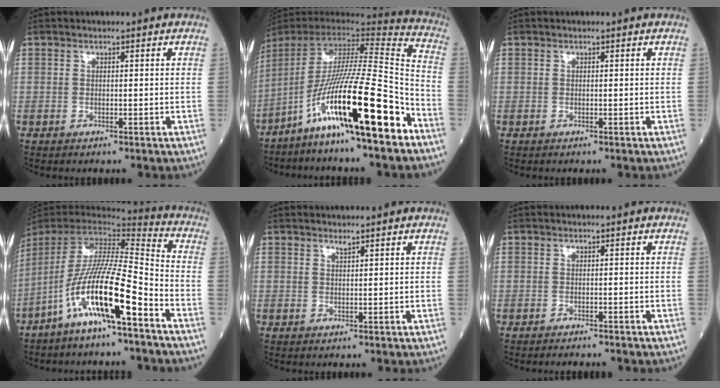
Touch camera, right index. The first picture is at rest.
{"total": 22.8, "force": [-12.9, 0.6, 18.8], "torque": [-0.332, -0.023, -0.236]}
{"total": 0.0}
{"total": 16.6, "force": [-8.9, 1.2, 14.0], "torque": [-0.285, -0.015, -0.170]}
{"total": 0.6, "force": [0.6, -0.1, 0.2], "torque": [-0.010, -0.006, 0.012]}
{"total": 2.7, "force": [-2.5, 0.4, 0.8], "torque": [-0.010, -0.004, -0.030]}